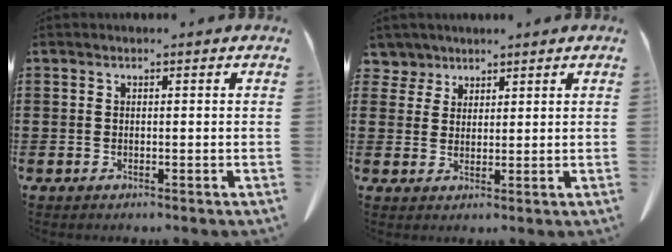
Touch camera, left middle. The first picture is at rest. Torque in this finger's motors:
{"motor_torque": [-0.12, 0.13, -0.14, -0.07]}